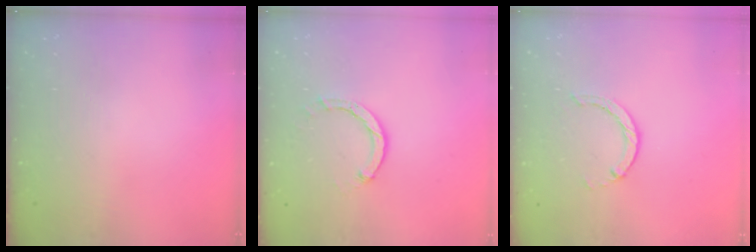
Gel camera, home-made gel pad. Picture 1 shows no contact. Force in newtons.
{"total": 3.0, "press": 3.0, "slide": 0.4}
{"total": 1.2, "press": 1.2, "slide": 0.2}